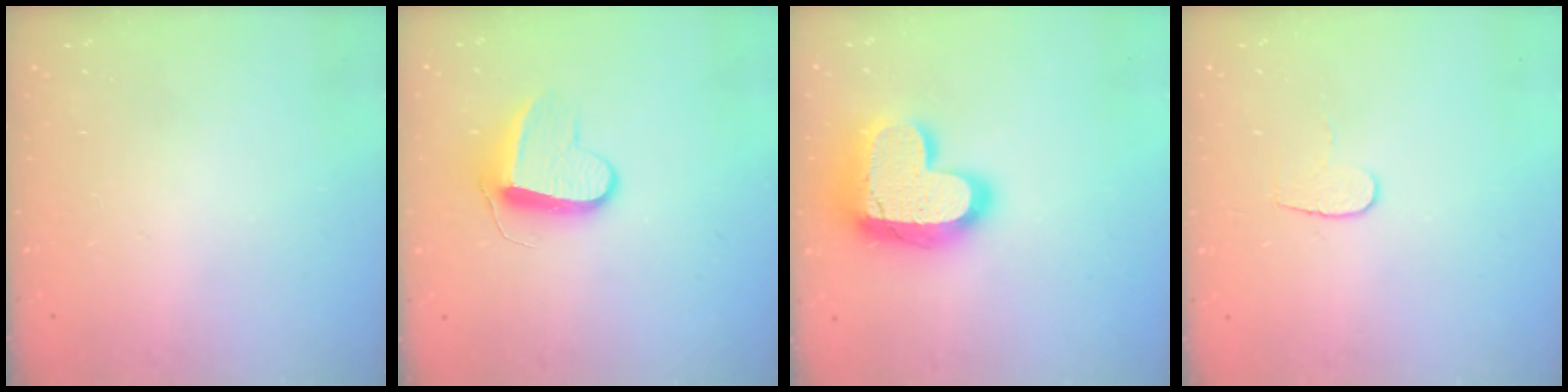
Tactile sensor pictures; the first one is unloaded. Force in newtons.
{"total": 10.7, "press": 10.7, "slide": 0.7}
{"total": 21.1, "press": 21.0, "slide": 1.5}
{"total": 5.0, "press": 5.0, "slide": 0.5}